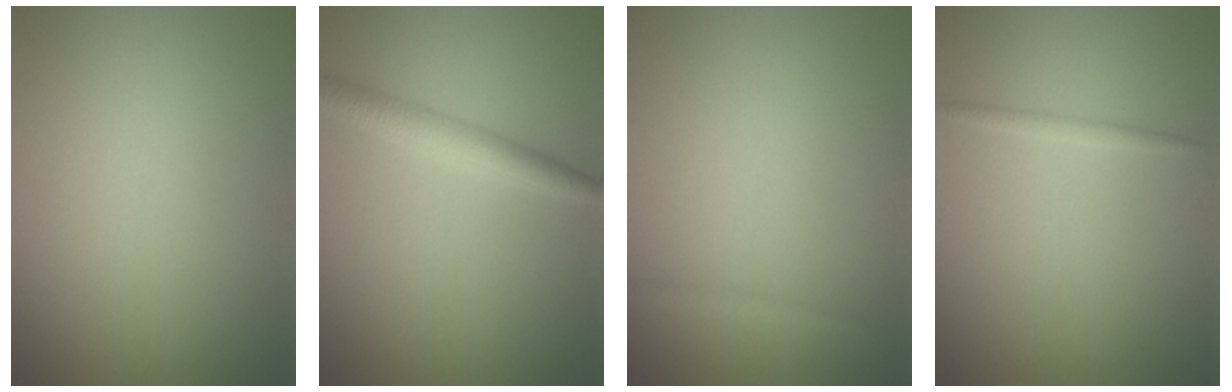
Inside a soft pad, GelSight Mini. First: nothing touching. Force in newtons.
{"total": 2.7, "press": 2.7, "slide": 0.1}
{"total": 0.8, "press": 0.8, "slide": 0.0}
{"total": 0.7, "press": 0.7, "slide": 0.0}